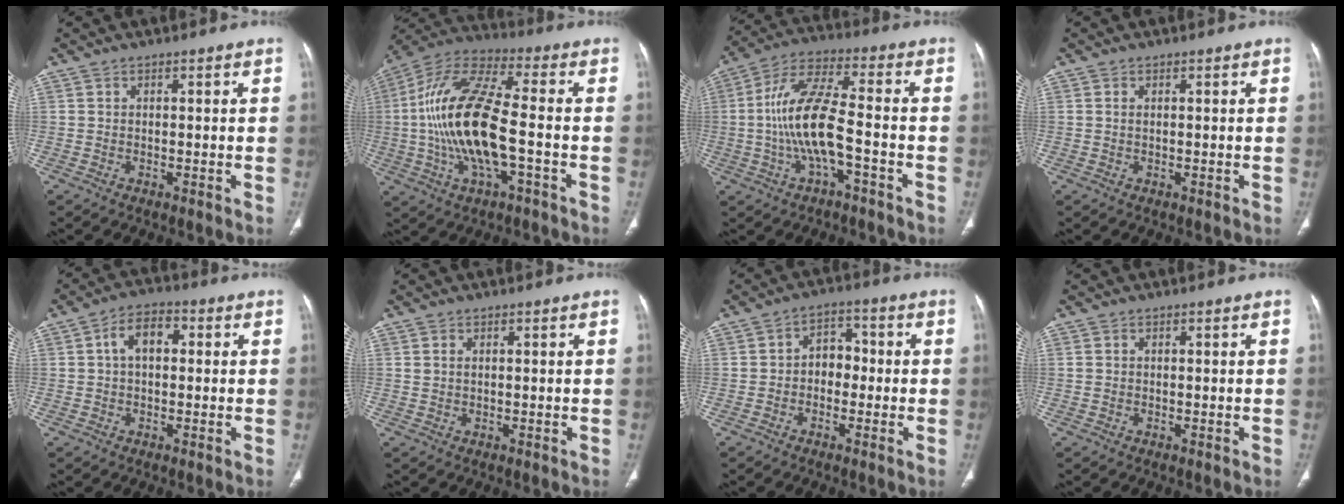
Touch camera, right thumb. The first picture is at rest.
{"total": 19.4, "force": [-2.3, 6.6, 18.1], "torque": [-0.376, 0.029, -0.043]}
{"total": 13.0, "force": [-2.7, 4.3, 12.0], "torque": [-0.256, 0.043, -0.050]}
{"total": 0.6, "force": [0.2, 0.3, 0.5], "torque": [-0.015, 0.005, 0.004]}
{"total": 6.3, "force": [1.0, 4.0, 4.8], "torque": [-0.073, 0.021, 0.007]}
{"total": 1.2, "force": [0.4, 0.8, 0.8], "torque": [-0.020, 0.001, 0.013]}
{"total": 5.3, "force": [-0.7, 4.1, 3.3], "torque": [-0.019, 0.024, -0.025]}
{"total": 0.6, "force": [0.0, 0.5, 0.3], "torque": [-0.004, 0.004, 0.002]}